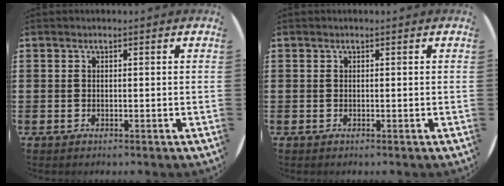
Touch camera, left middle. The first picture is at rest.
{"total": 0.0}